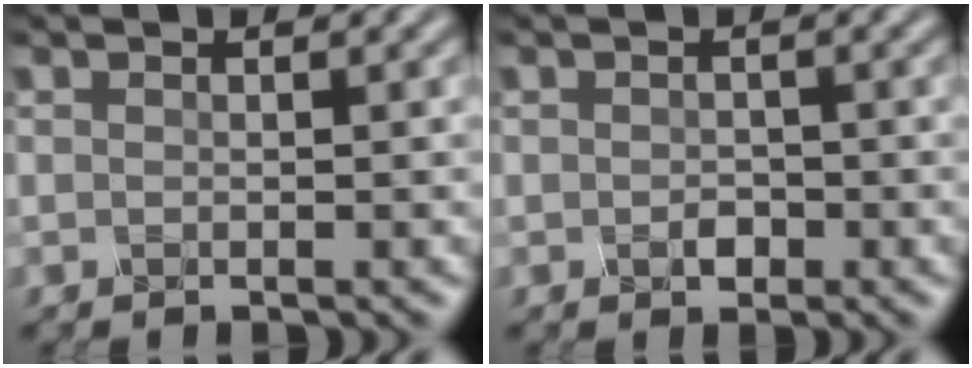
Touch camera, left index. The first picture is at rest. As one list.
[{"total": 1.1, "force": [-0.6, 0.8, 0.5], "torque": [-0.011, -0.002, -0.011]}]